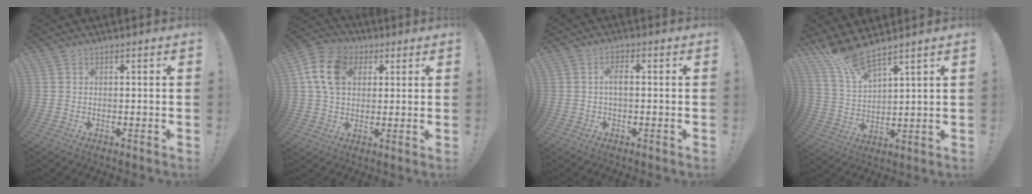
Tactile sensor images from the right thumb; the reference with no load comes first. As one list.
[{"total": 14.0, "force": [4.2, 10.4, 8.3], "torque": [-0.146, 0.006, 0.086]}, {"total": 3.5, "force": [-0.2, 1.0, 3.3], "torque": [-0.075, 0.009, -0.005]}, {"total": 9.6, "force": [8.5, 1.1, 4.3], "torque": [-0.099, -0.053, 0.158]}]